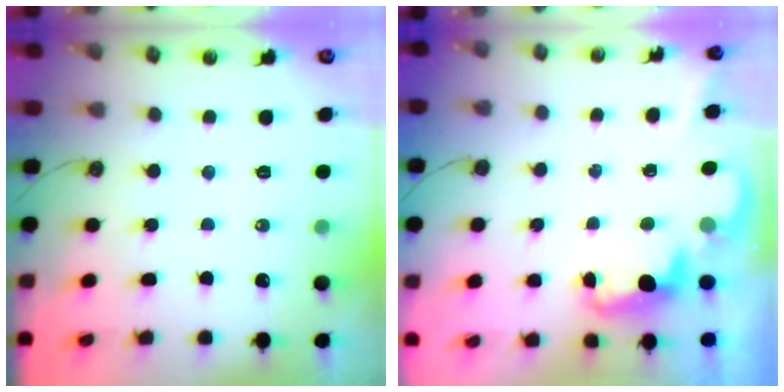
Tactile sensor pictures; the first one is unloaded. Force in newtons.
{"total": 2.3, "press": 2.2, "slide": 0.6}